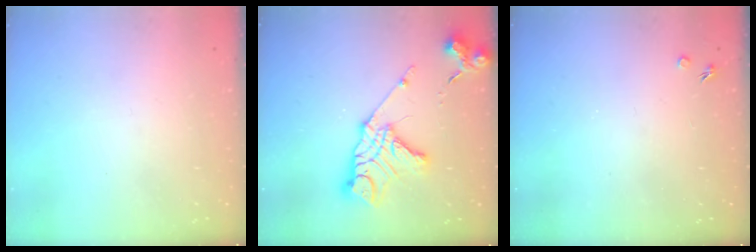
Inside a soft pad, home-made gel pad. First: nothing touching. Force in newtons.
{"total": 15.7, "press": 15.6, "slide": 1.8}
{"total": 1.7, "press": 1.7, "slide": 0.3}